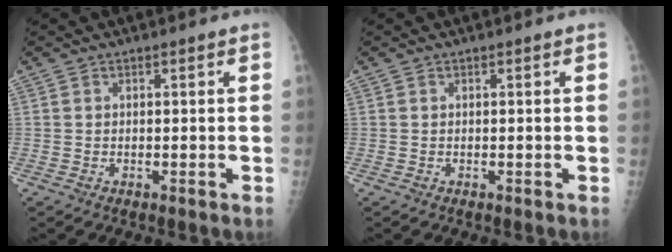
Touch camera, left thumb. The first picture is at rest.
{"total": 0.0}